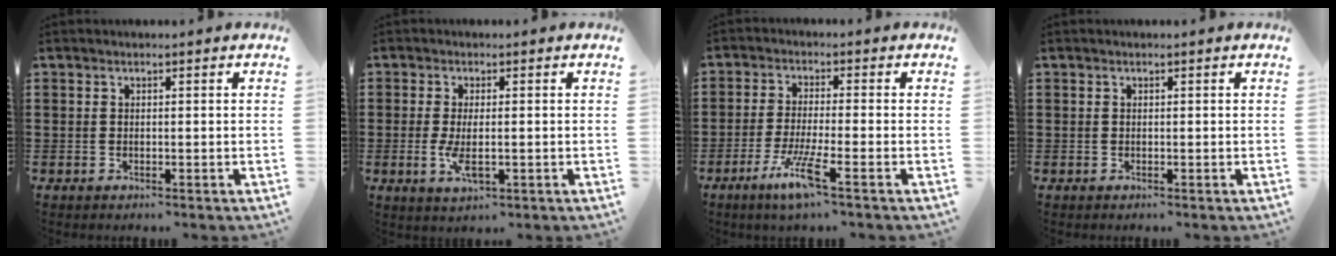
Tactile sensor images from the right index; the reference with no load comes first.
{"total": 3.9, "force": [-0.8, 1.1, 3.6], "torque": [-0.084, -0.008, -0.020]}
{"total": 6.7, "force": [-3.8, 0.4, 5.5], "torque": [-0.120, -0.016, -0.073]}
{"total": 0.0}